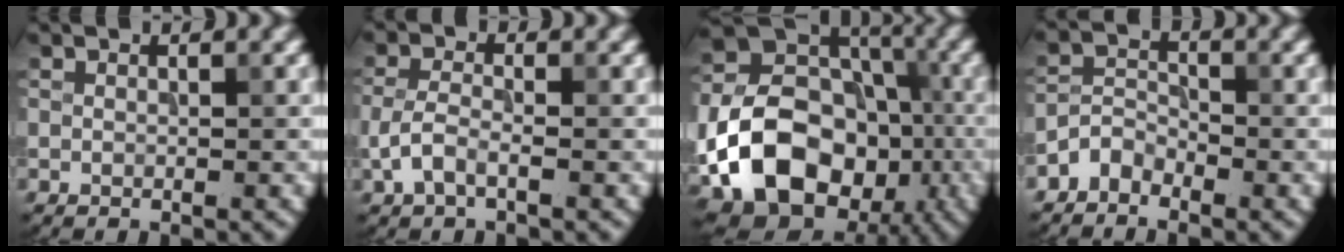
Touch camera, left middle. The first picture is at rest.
{"total": 2.4, "force": [-1.0, 1.1, 1.8], "torque": [-0.043, 0.004, -0.027]}
{"total": 16.5, "force": [-5.2, 12.2, 9.8], "torque": [-0.201, -0.021, -0.084]}
{"total": 2.2, "force": [-1.8, 1.1, 0.7], "torque": [-0.009, 0.010, -0.043]}